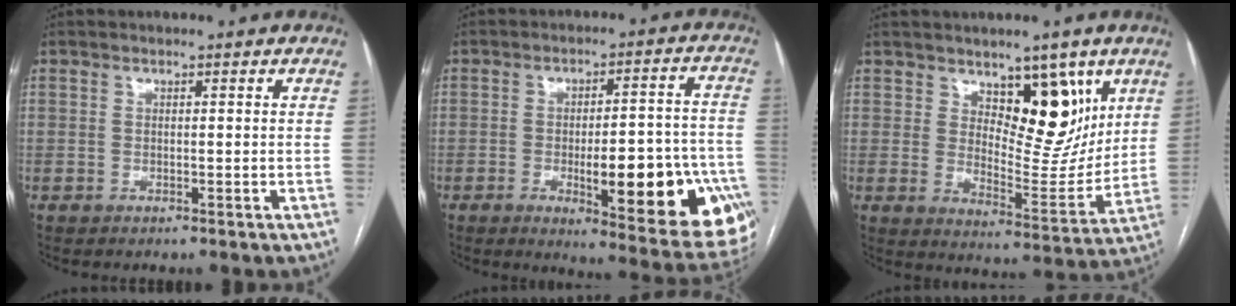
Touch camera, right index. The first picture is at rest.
{"total": 21.3, "force": [-6.9, 4.9, 19.5], "torque": [-0.159, 0.016, -0.070]}
{"total": 11.6, "force": [6.0, 5.3, 8.4], "torque": [-0.110, -0.011, 0.106]}